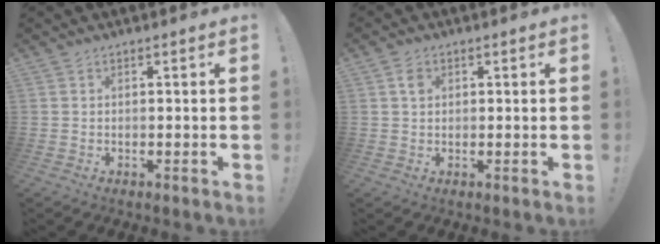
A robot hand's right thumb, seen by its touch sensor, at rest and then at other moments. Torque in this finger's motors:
{"motor_torque": [0.49, 0.50, 0.09, -0.45, 0.01]}